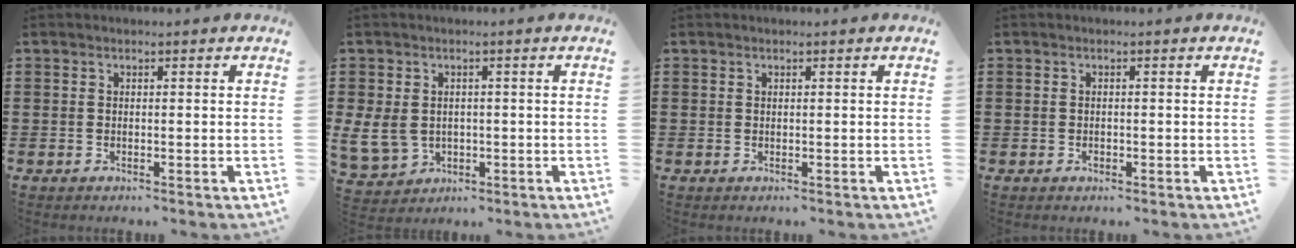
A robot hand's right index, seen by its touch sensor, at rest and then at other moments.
{"total": 4.8, "force": [-0.3, 4.3, 2.1], "torque": [-0.073, 0.002, -0.008]}
{"total": 0.0}
{"total": 0.5, "force": [-0.3, 0.4, 0.2], "torque": [-0.003, -0.001, -0.005]}